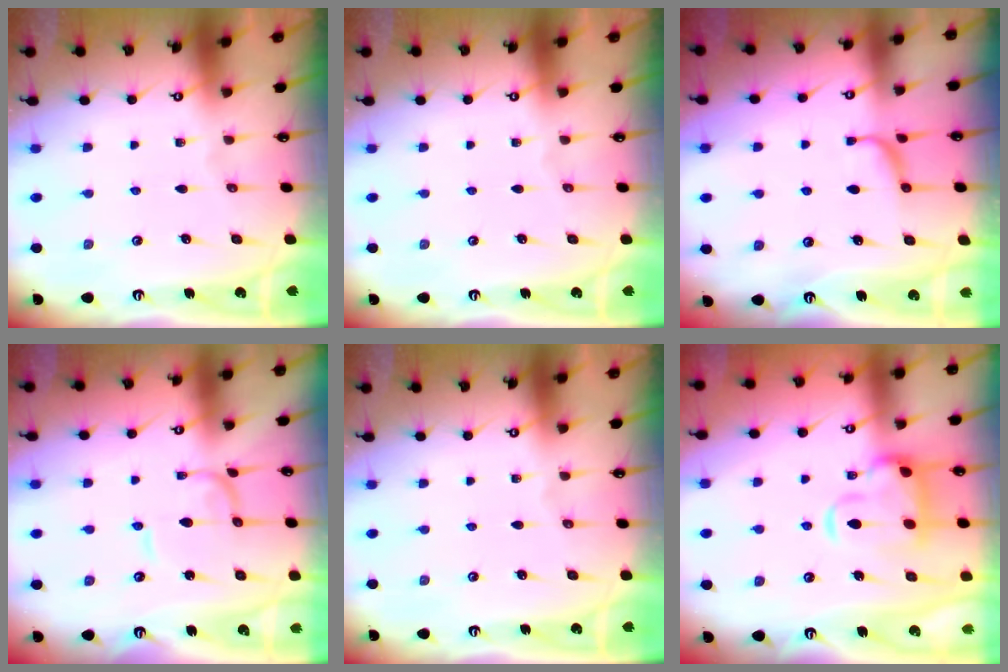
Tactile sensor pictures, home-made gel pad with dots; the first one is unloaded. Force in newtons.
{"total": 0.0}
{"total": 1.7, "press": 1.6, "slide": 0.5}
{"total": 1.0, "press": 1.0, "slide": 0.1}
{"total": 0.0}
{"total": 6.9, "press": 6.7, "slide": 1.5}